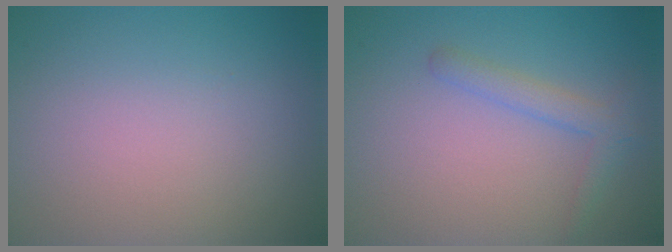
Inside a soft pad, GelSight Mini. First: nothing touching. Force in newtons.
{"total": 2.0, "press": 2.0, "slide": 0.2}